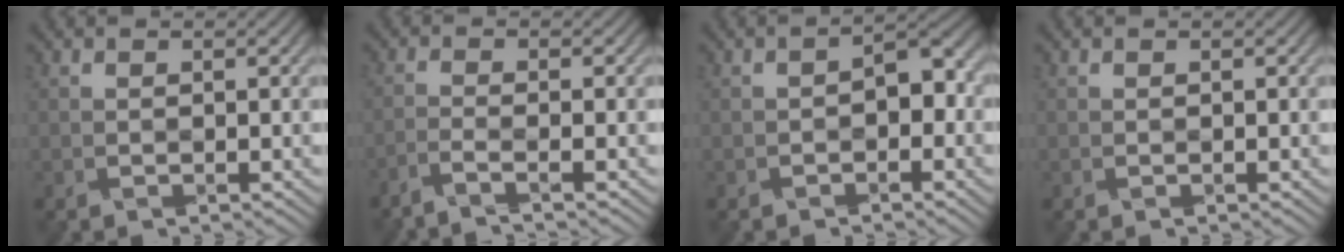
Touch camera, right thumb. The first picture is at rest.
{"total": 2.6, "force": [-2.1, 0.3, 1.5], "torque": [-0.024, 0.003, -0.058]}
{"total": 3.2, "force": [-0.7, 1.7, 2.6], "torque": [-0.036, 0.006, -0.013]}
{"total": 0.0}